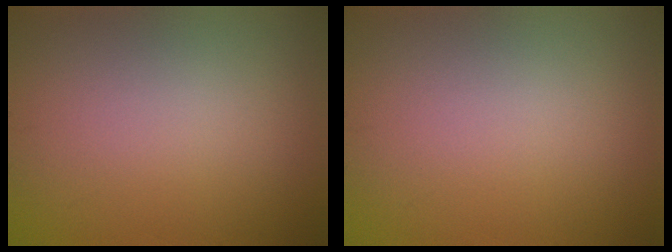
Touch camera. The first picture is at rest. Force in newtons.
{"total": 0.0}